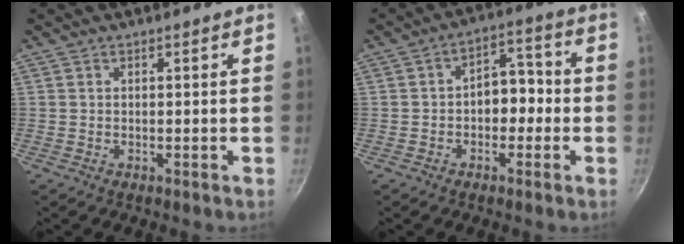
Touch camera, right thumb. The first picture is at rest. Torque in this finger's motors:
{"motor_torque": [-0.12, 0.31, 0.61, -0.33, 0.07]}